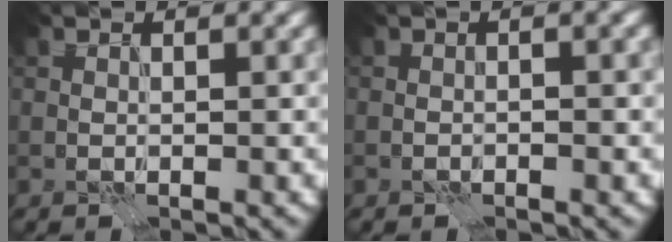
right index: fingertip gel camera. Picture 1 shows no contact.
{"total": 1.8, "force": [0.0, 0.5, 1.7], "torque": [-0.017, 0.000, -0.002]}